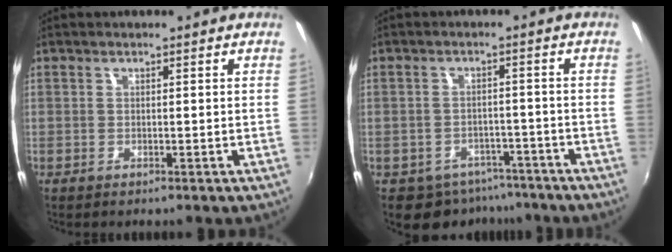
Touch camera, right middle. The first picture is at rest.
{"total": 7.3, "force": [-5.4, 4.6, 1.6], "torque": [-0.036, 0.010, -0.065]}